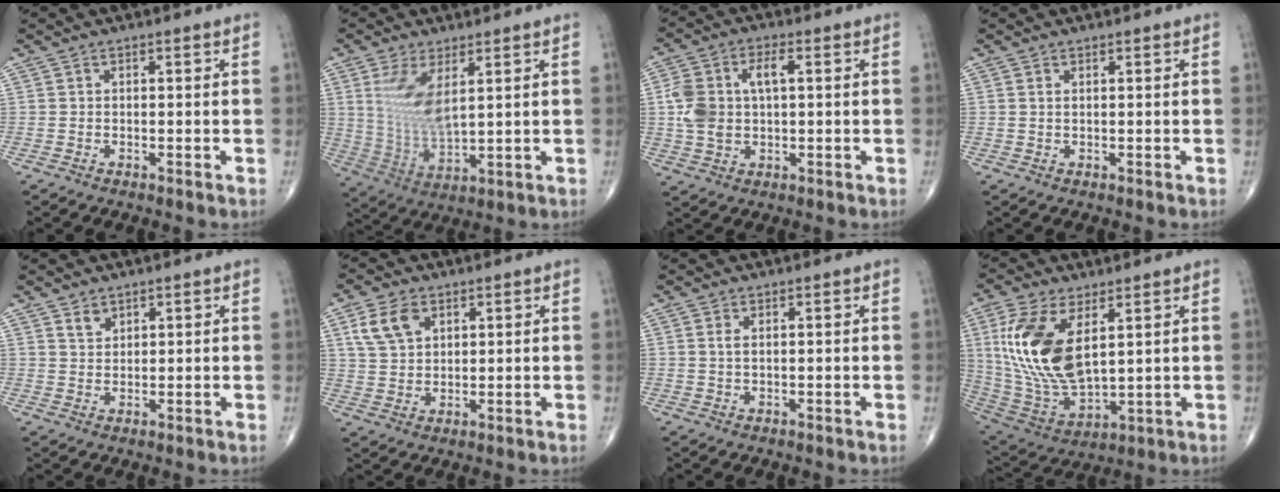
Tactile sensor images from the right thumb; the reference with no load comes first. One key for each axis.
{"total": 10.0, "fx": 3.3, "fy": 4.6, "fz": 8.3, "tx": -0.166, "ty": -0.020, "tz": 0.076}
{"total": 9.8, "fx": 1.1, "fy": 5.6, "fz": 7.9, "tx": -0.170, "ty": 0.018, "tz": 0.024}
{"total": 0.6, "fx": 0.3, "fy": 0.2, "fz": 0.4, "tx": -0.013, "ty": 0.001, "tz": 0.006}
{"total": 2.3, "fx": 1.7, "fy": 1.3, "fz": 0.8, "tx": -0.003, "ty": -0.013, "tz": 0.033}
{"total": 7.4, "fx": 3.3, "fy": 4.9, "fz": 4.5, "tx": -0.075, "ty": -0.006, "tz": 0.068}
{"total": 1.1, "fx": 0.4, "fy": 0.4, "fz": 0.9, "tx": -0.025, "ty": 0.002, "tz": 0.011}
{"total": 18.4, "fx": 5.1, "fy": 9.1, "fz": 15.2, "tx": -0.310, "ty": -0.024, "tz": 0.112}